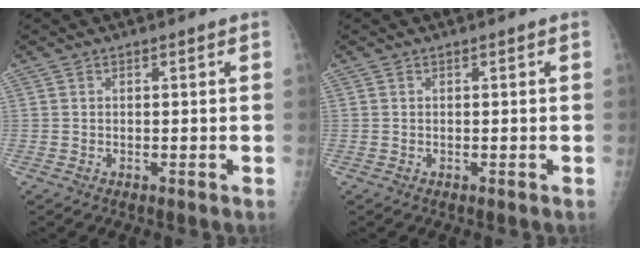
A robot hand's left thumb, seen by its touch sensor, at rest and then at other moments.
{"total": 0.0}